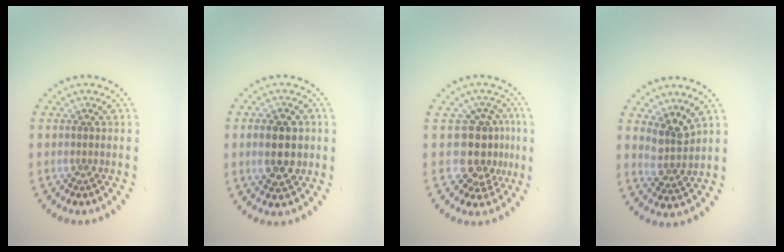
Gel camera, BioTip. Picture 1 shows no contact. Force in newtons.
{"total": 4.5, "press": 4.5, "slide": 0.1}
{"total": 4.0, "press": 3.5, "slide": 2.0}
{"total": 2.7, "press": 2.0, "slide": 1.8}